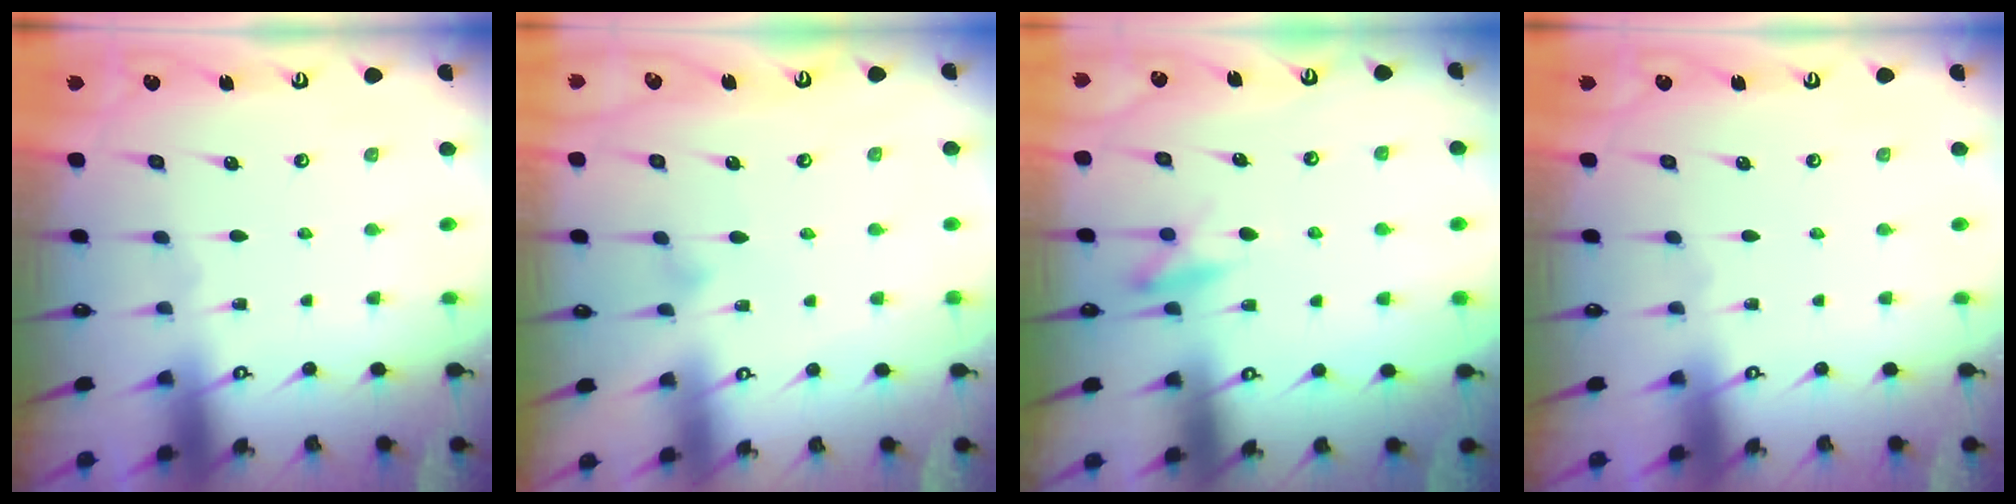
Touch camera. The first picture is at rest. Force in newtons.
{"total": 3.4, "press": 3.4, "slide": 0.2}
{"total": 9.1, "press": 9.0, "slide": 1.4}
{"total": 0.0}